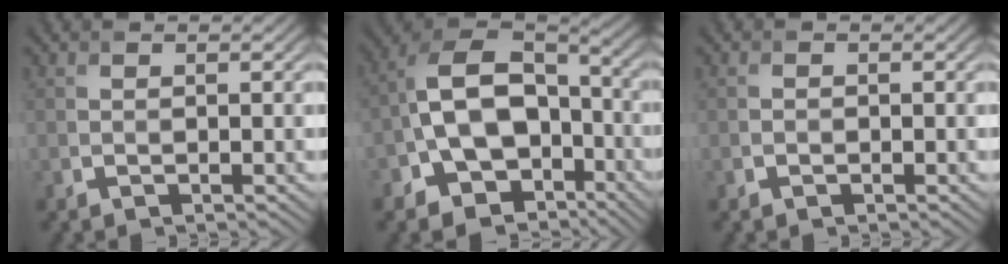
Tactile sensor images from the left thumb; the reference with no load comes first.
{"total": 14.3, "force": [-4.6, 9.7, 9.4], "torque": [-0.179, -0.013, -0.085]}
{"total": 0.6, "force": [-0.4, 0.4, 0.2], "torque": [-0.004, -0.001, -0.009]}